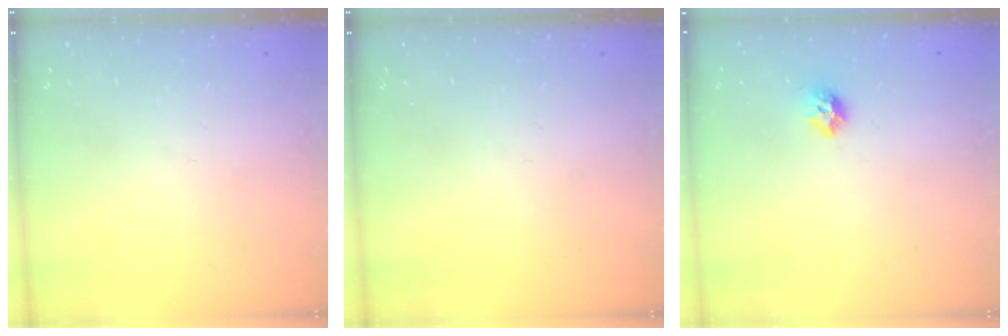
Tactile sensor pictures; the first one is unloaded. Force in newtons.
{"total": 0.0}
{"total": 7.9, "press": 7.8, "slide": 1.0}